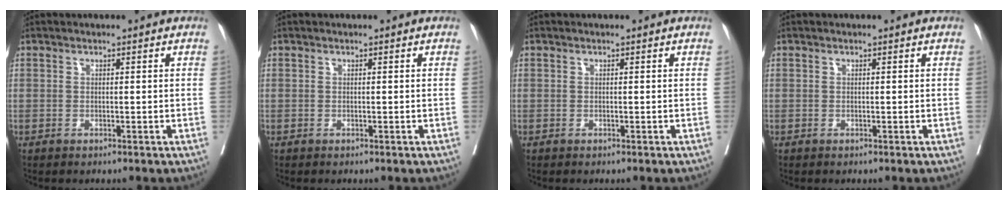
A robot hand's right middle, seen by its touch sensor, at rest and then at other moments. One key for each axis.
{"total": 0.0}
{"total": 0.0}
{"total": 0.0}